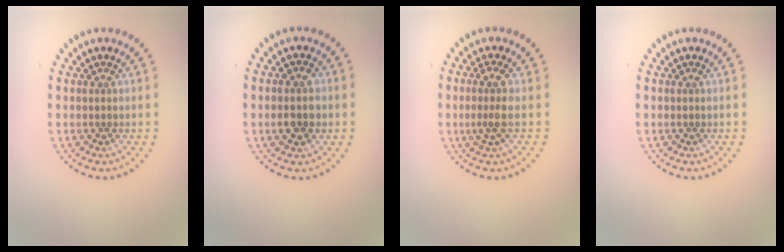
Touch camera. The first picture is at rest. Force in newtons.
{"total": 2.5, "press": 2.5, "slide": 0.3}
{"total": 2.2, "press": 1.7, "slide": 1.4}
{"total": 0.0}